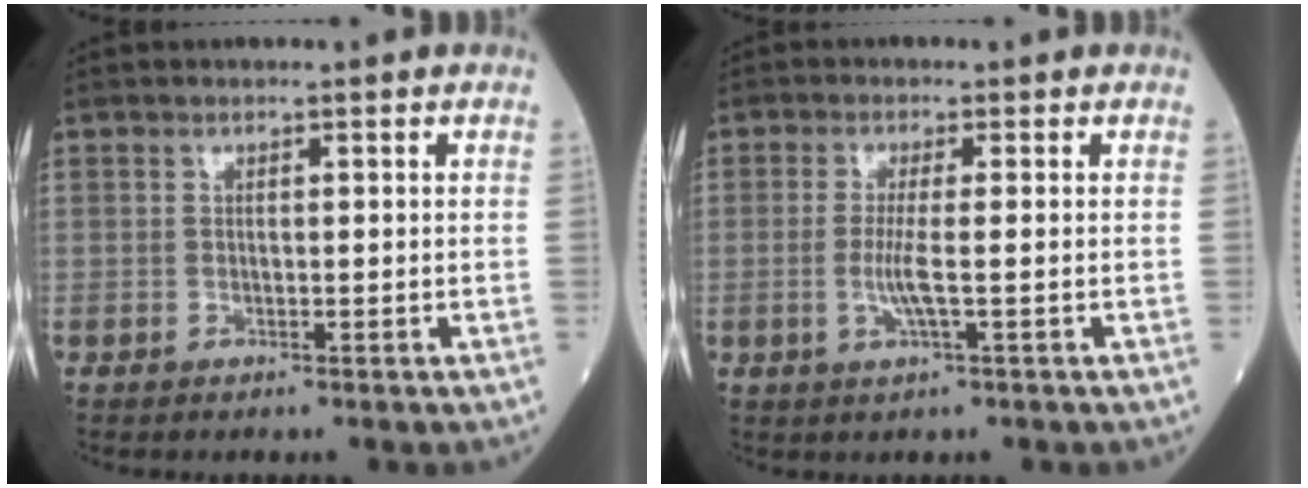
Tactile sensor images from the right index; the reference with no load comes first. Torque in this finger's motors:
{"motor_torque": [-0.01, 0.01, -0.01, 0.02]}